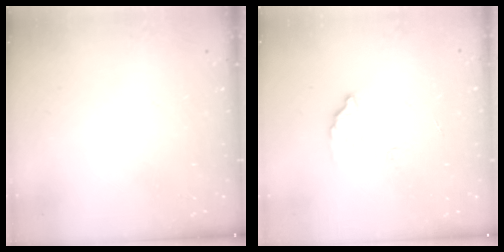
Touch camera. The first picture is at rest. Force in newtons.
{"total": 2.7, "press": 2.7, "slide": 0.2}